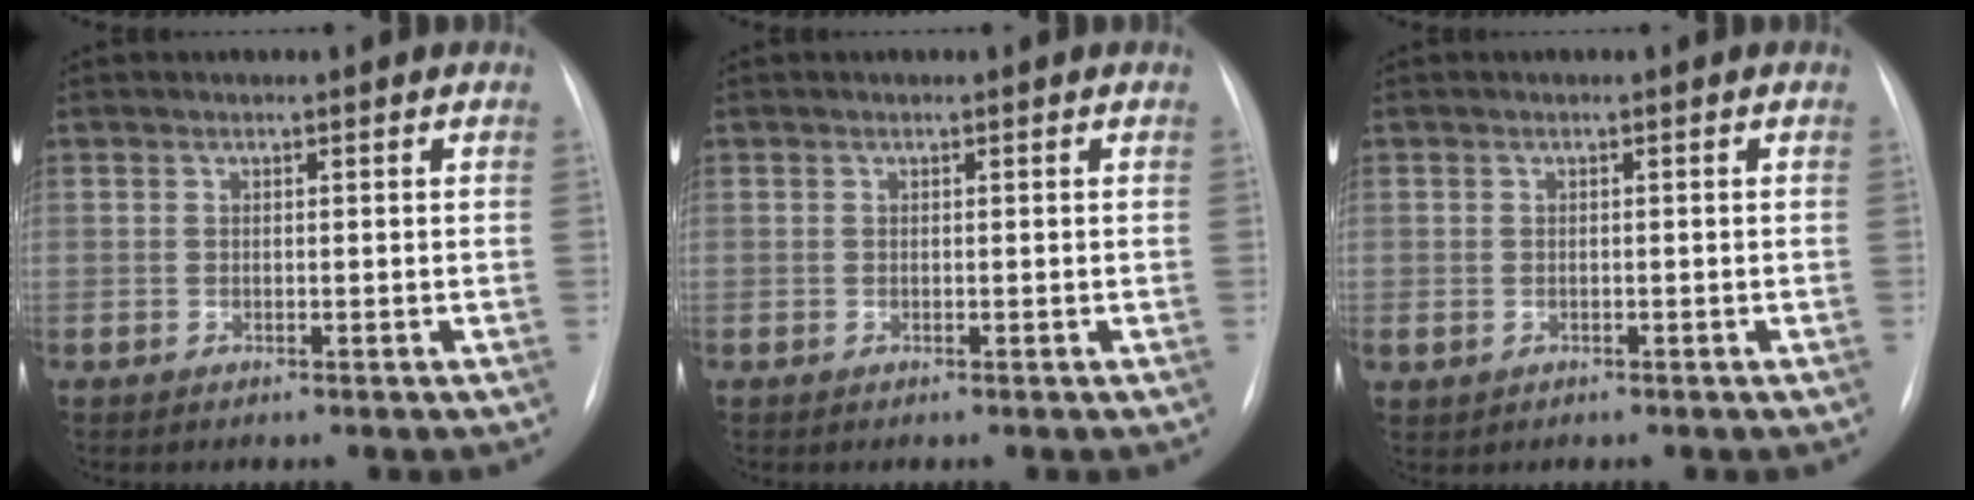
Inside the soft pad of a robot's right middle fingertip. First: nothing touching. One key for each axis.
{"total": 0.0}
{"total": 1.0, "fx": -0.2, "fy": 0.8, "fz": 0.5, "tx": -0.010, "ty": 0.003, "tz": 0.002}